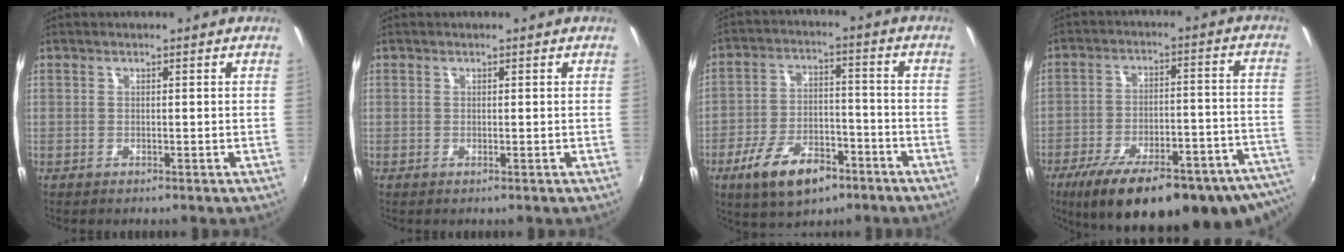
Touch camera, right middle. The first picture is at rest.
{"total": 0.0}
{"total": 13.3, "force": [-7.9, 6.4, 8.6], "torque": [-0.178, -0.003, -0.129]}
{"total": 29.8, "force": [-21.9, 8.3, 18.3], "torque": [-0.269, -0.046, -0.291]}